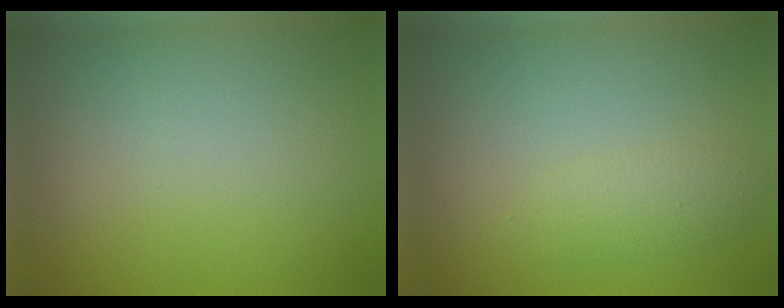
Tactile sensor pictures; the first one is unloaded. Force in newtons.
{"total": 1.8, "press": 1.8, "slide": 0.1}